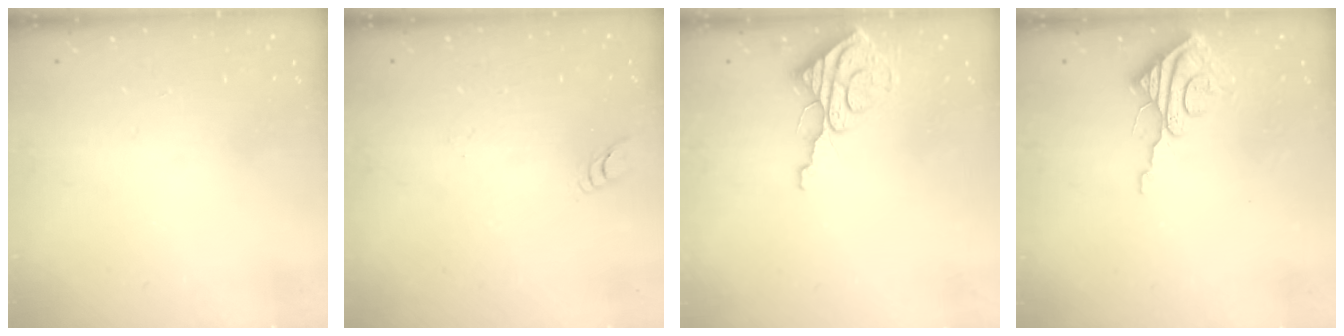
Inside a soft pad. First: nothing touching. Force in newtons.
{"total": 3.7, "press": 3.6, "slide": 0.3}
{"total": 11.4, "press": 11.3, "slide": 1.1}
{"total": 8.8, "press": 8.8, "slide": 0.9}